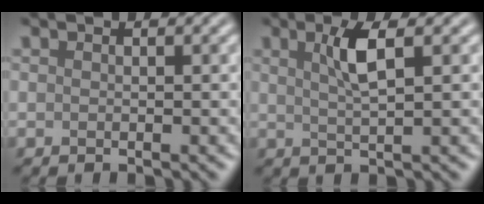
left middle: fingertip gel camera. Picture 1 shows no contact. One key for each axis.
{"total": 3.2, "fx": 1.2, "fy": 0.7, "fz": 2.9, "tx": -0.053, "ty": 0.005, "tz": 0.021}